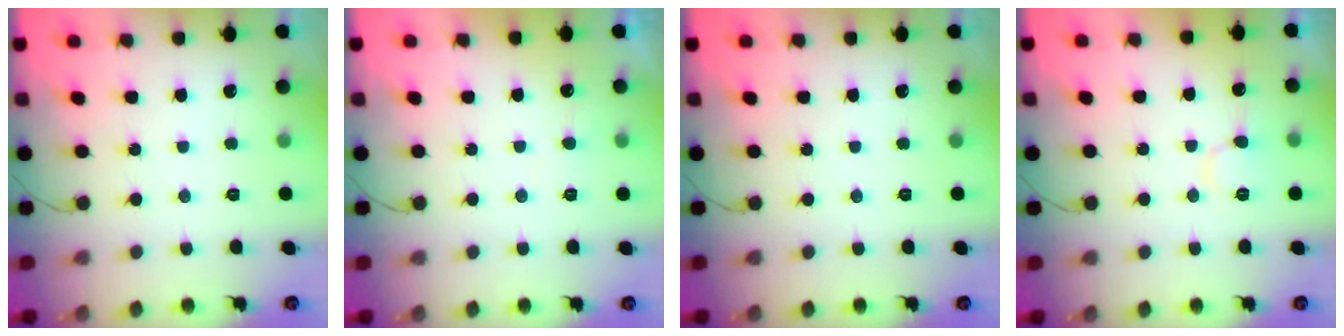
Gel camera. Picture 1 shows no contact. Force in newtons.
{"total": 4.6, "press": 4.6, "slide": 0.3}
{"total": 0.0}
{"total": 8.6, "press": 8.6, "slide": 0.5}